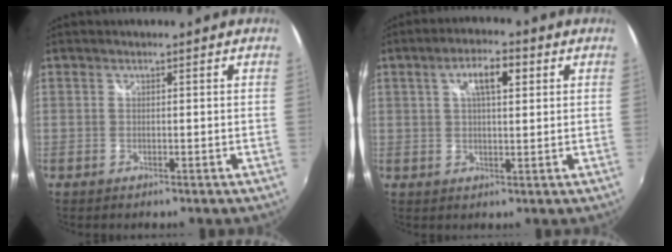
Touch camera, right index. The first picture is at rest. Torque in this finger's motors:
{"motor_torque": [0.13, 0.03, 0.20, 0.05]}